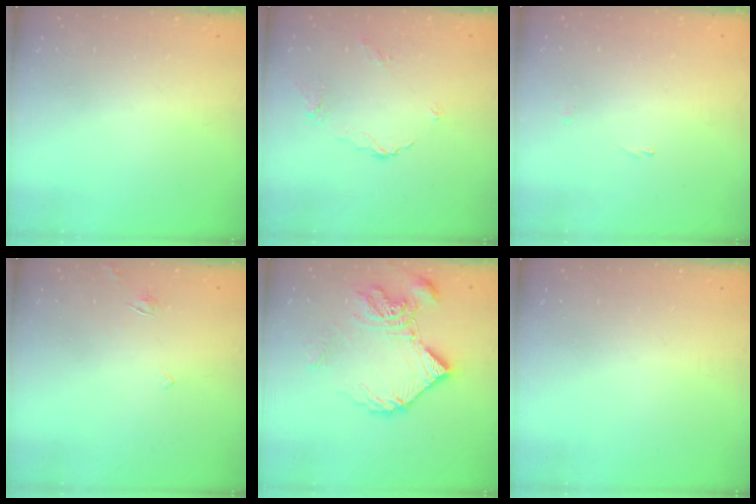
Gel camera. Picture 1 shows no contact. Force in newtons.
{"total": 4.4, "press": 4.3, "slide": 0.4}
{"total": 0.7, "press": 0.5, "slide": 0.4}
{"total": 2.8, "press": 2.8, "slide": 0.3}
{"total": 12.8, "press": 12.8, "slide": 1.1}
{"total": 0.0}